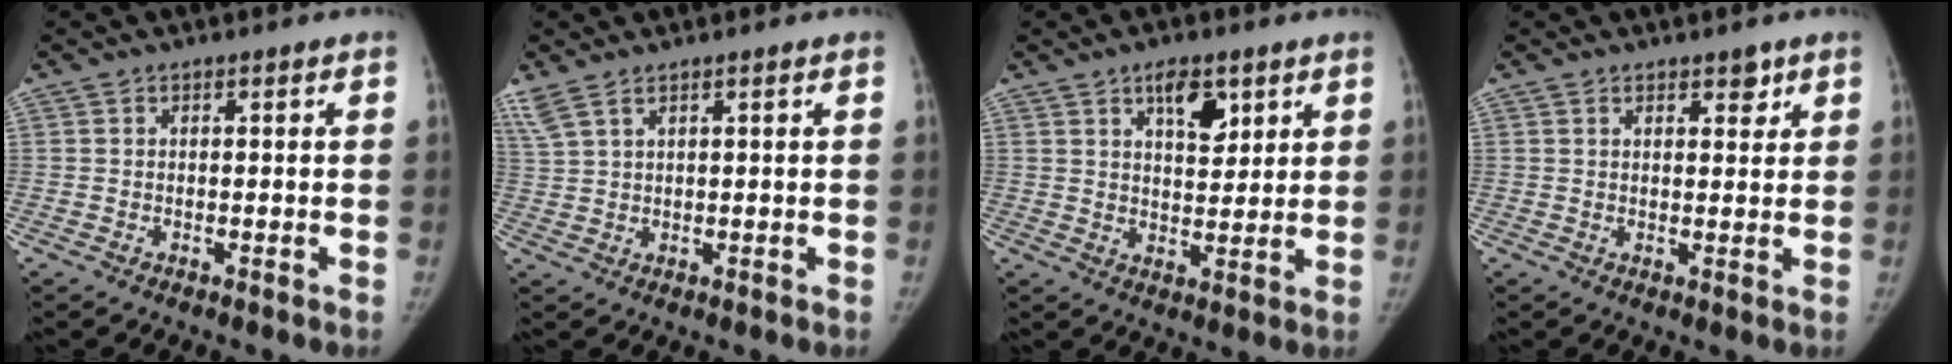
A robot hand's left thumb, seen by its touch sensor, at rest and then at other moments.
{"total": 5.5, "force": [3.8, 1.8, 3.5], "torque": [-0.097, 0.007, 0.089]}
{"total": 6.9, "force": [3.7, 3.5, 4.7], "torque": [-0.044, -0.028, 0.057]}
{"total": 2.5, "force": [1.7, 1.3, 1.3], "torque": [0.007, -0.016, 0.024]}